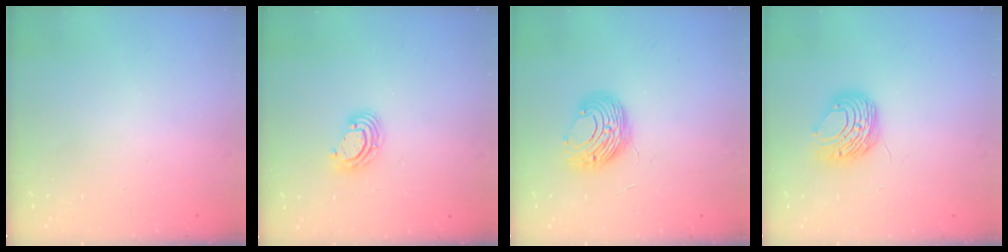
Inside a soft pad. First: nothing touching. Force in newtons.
{"total": 6.8, "press": 6.7, "slide": 0.8}
{"total": 9.7, "press": 9.7, "slide": 0.1}
{"total": 8.8, "press": 8.7, "slide": 0.5}